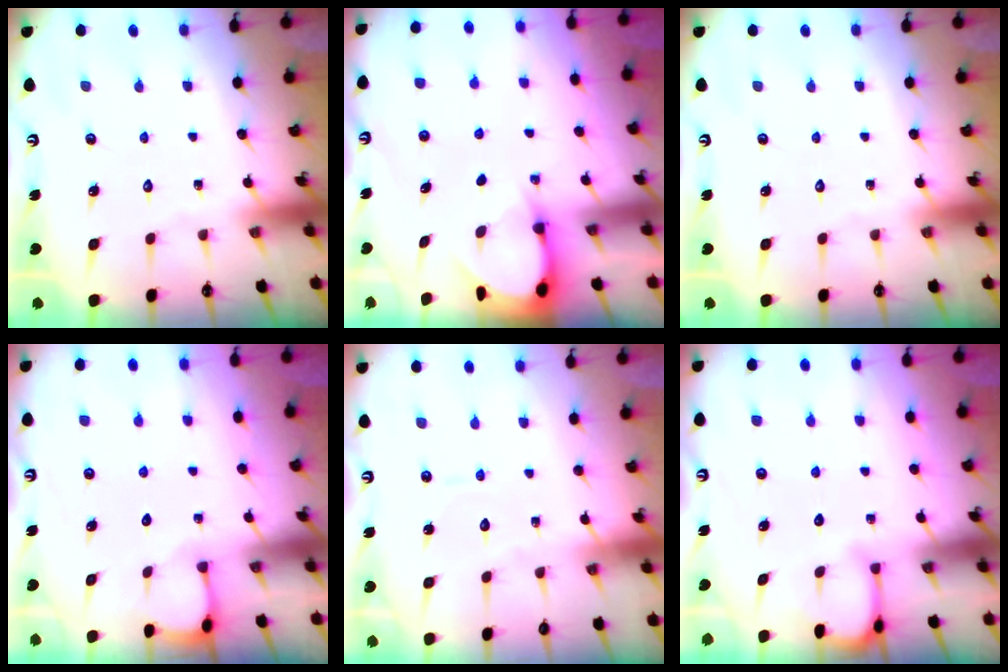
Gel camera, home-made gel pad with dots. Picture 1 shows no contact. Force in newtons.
{"total": 3.1, "press": 3.1, "slide": 0.3}
{"total": 0.0}
{"total": 2.1, "press": 2.1, "slide": 0.2}
{"total": 3.8, "press": 3.7, "slide": 0.3}
{"total": 2.8, "press": 2.8, "slide": 0.1}